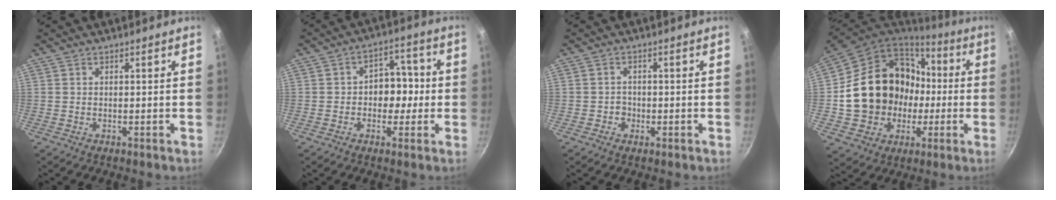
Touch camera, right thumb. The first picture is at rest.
{"total": 8.0, "force": [-0.7, 6.1, 5.1], "torque": [-0.005, 0.024, -0.016]}
{"total": 2.1, "force": [-0.7, 1.9, 0.6], "torque": [0.003, 0.002, -0.012]}
{"total": 21.6, "force": [-0.1, 18.4, 11.5], "torque": [-0.174, 0.042, 0.024]}